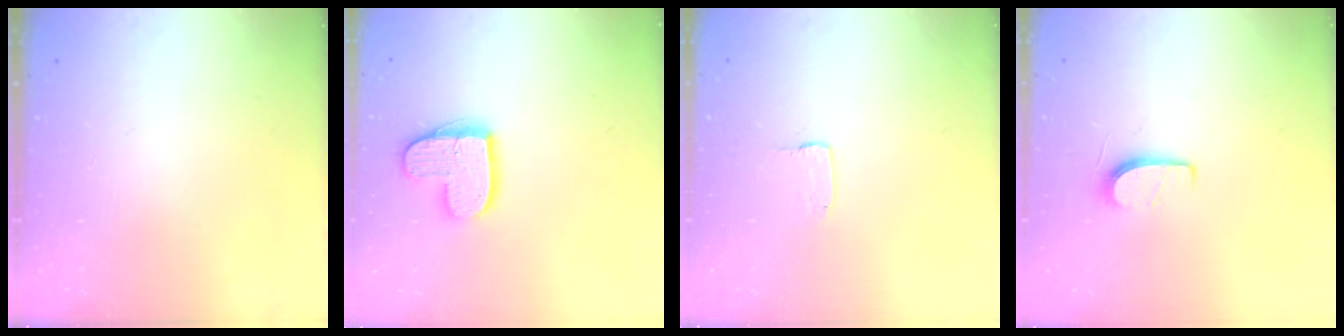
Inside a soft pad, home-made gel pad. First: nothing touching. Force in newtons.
{"total": 12.9, "press": 12.9, "slide": 0.9}
{"total": 1.0, "press": 1.0, "slide": 0.1}
{"total": 5.6, "press": 5.6, "slide": 0.7}